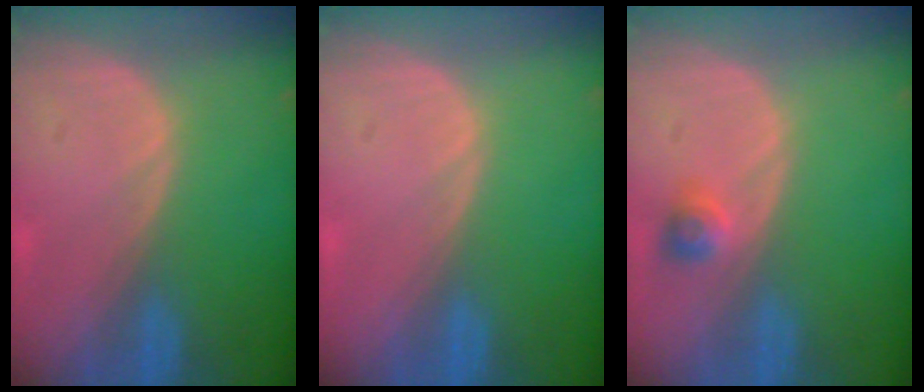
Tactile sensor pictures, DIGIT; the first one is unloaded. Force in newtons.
{"total": 0.0}
{"total": 2.2, "press": 2.1, "slide": 0.8}